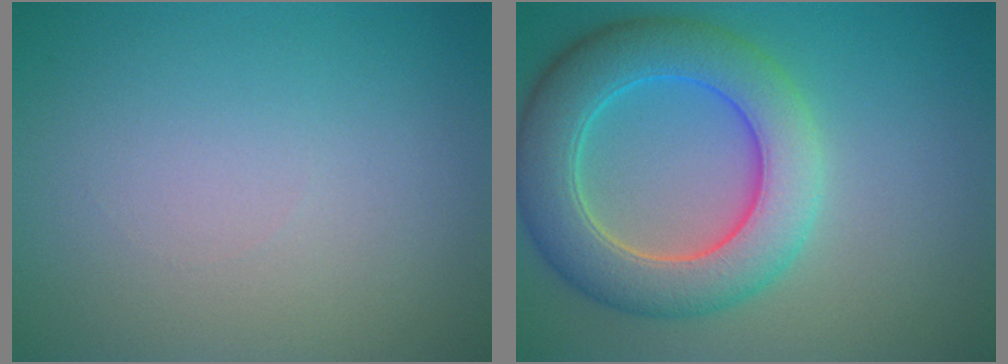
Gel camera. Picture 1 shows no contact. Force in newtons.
{"total": 7.9, "press": 7.9, "slide": 0.4}